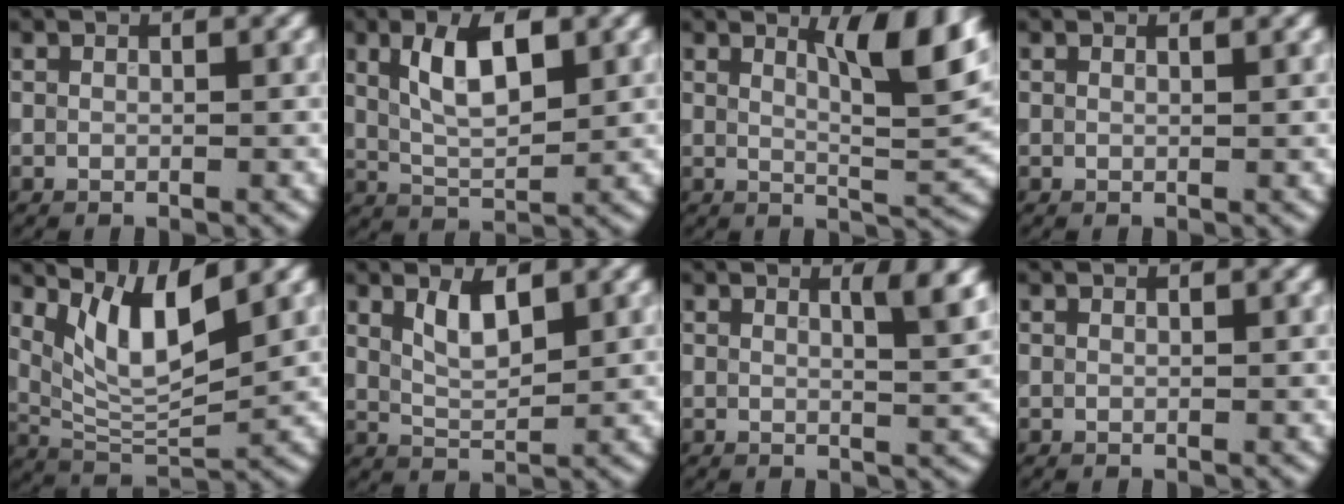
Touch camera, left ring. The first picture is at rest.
{"total": 5.6, "force": [1.9, 2.3, 4.7], "torque": [-0.089, 0.004, 0.034]}
{"total": 6.6, "force": [3.2, 1.6, 5.6], "torque": [-0.068, -0.002, 0.050]}
{"total": 0.9, "force": [0.7, 0.2, 0.4], "torque": [-0.001, 0.000, 0.006]}
{"total": 6.4, "force": [3.1, 1.9, 5.2], "torque": [-0.099, -0.012, 0.061]}
{"total": 3.1, "force": [1.6, 1.2, 2.4], "torque": [-0.049, -0.003, 0.032]}
{"total": 2.8, "force": [1.4, 0.7, 2.3], "torque": [-0.019, -0.001, 0.018]}
{"total": 0.0}